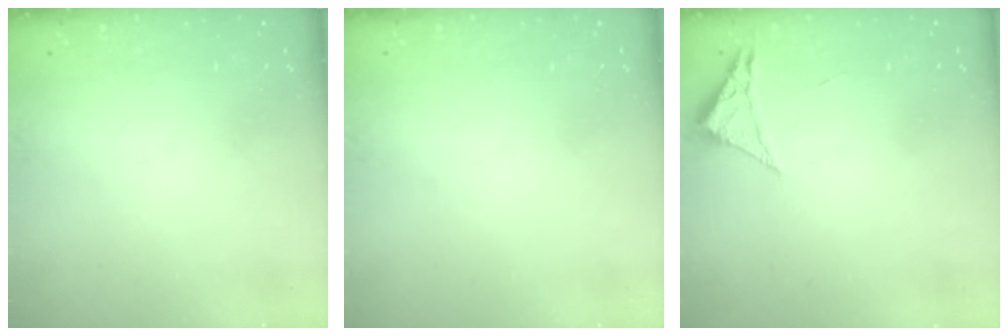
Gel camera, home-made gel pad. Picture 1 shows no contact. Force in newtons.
{"total": 0.0}
{"total": 2.3, "press": 2.3, "slide": 0.4}